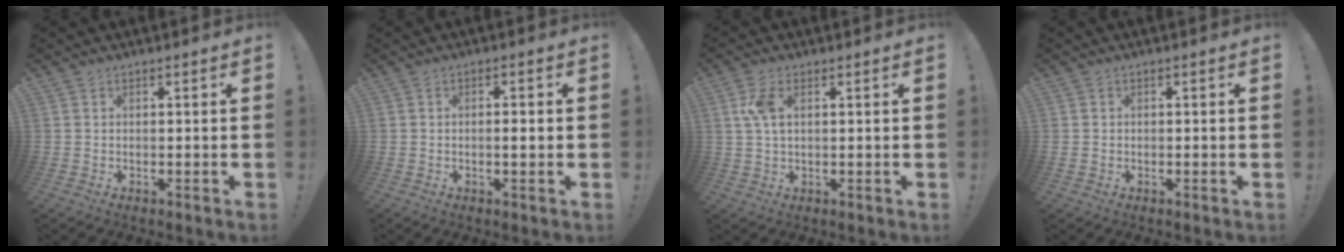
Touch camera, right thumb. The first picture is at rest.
{"total": 2.3, "force": [-0.3, 0.4, 2.2], "torque": [-0.024, -0.005, -0.011]}
{"total": 5.5, "force": [1.6, 2.6, 4.5], "torque": [-0.090, 0.002, 0.026]}
{"total": 0.8, "force": [-0.3, 0.8, 0.1], "torque": [-0.001, 0.001, -0.005]}